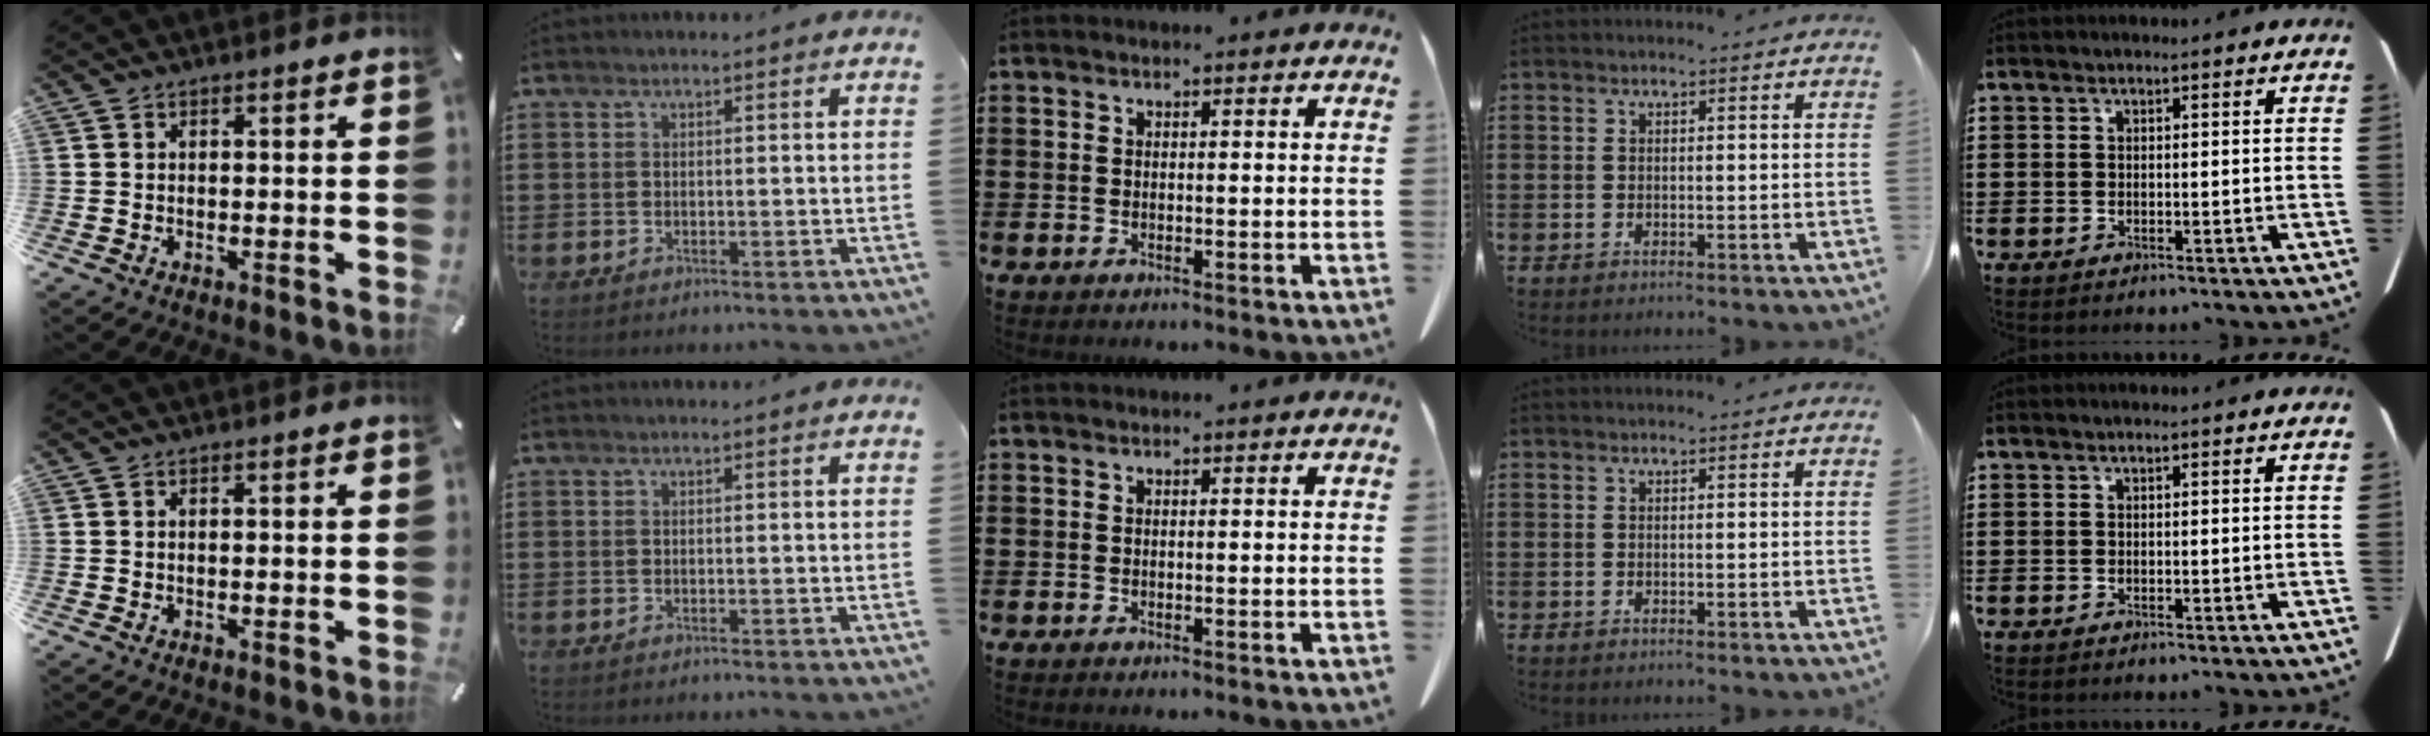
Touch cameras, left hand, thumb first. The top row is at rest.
{}